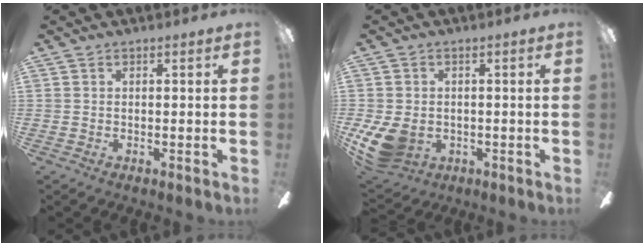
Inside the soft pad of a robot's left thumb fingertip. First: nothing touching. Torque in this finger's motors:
{"motor_torque": [1.08, 1.09, 0.28, -0.26, 0.09]}